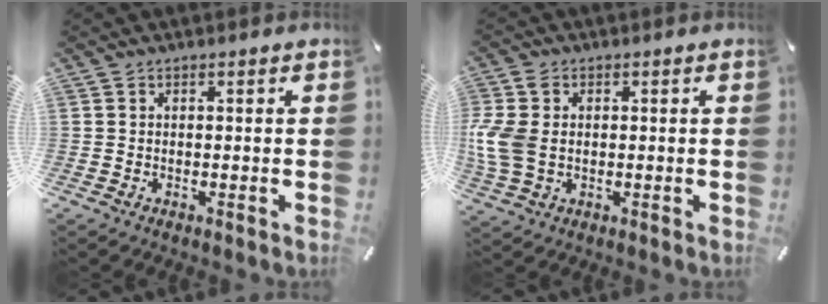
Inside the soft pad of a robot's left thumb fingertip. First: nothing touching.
{"total": 8.6, "force": [0.2, 6.2, 5.9], "torque": [-0.143, 0.007, 0.003]}